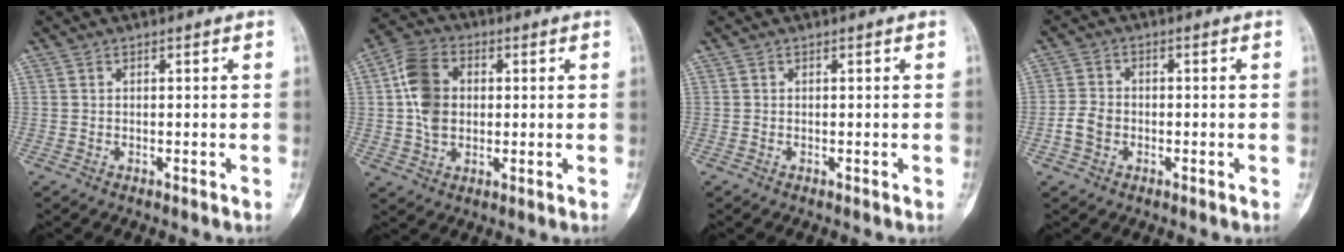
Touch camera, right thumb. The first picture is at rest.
{"total": 9.7, "force": [1.0, 7.1, 6.5], "torque": [-0.108, 0.013, 0.014]}
{"total": 0.0}
{"total": 4.1, "force": [-1.3, 3.2, 2.3], "torque": [-0.043, 0.012, -0.026]}